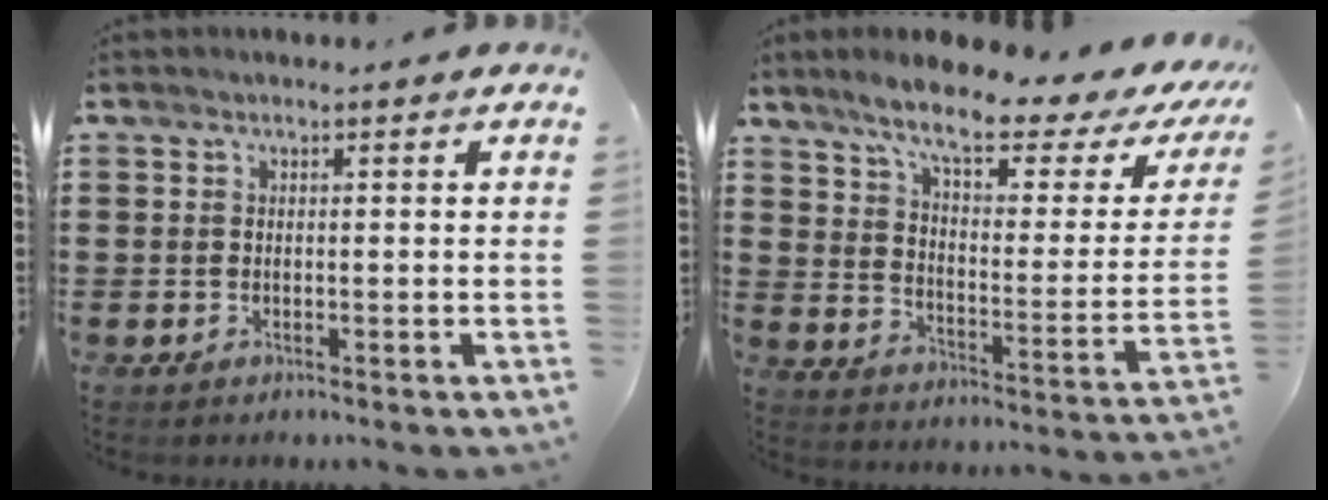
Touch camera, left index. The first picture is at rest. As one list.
[{"total": 9.4, "force": [6.9, 1.3, 6.1], "torque": [-0.129, -0.038, 0.109]}]